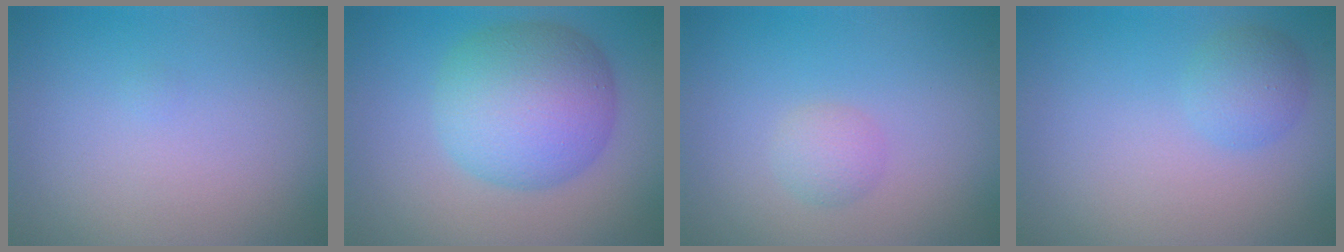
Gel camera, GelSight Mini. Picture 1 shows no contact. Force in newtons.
{"total": 7.9, "press": 7.9, "slide": 0.1}
{"total": 1.4, "press": 1.4, "slide": 0.1}
{"total": 1.9, "press": 1.9, "slide": 0.1}